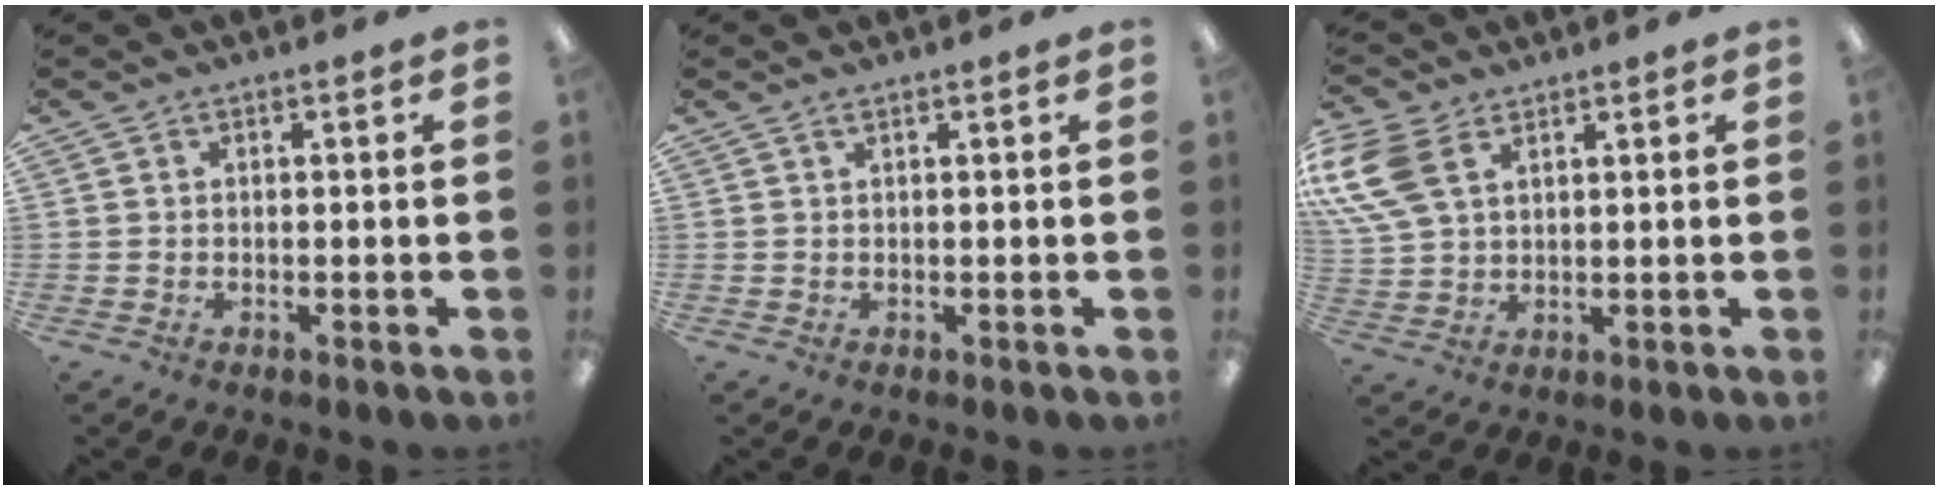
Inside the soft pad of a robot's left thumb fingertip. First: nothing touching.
{"total": 0.5, "force": [0.3, 0.1, 0.5], "torque": [-0.010, 0.000, 0.004]}
{"total": 11.4, "force": [4.6, 7.5, 7.3], "torque": [-0.174, 0.000, 0.089]}